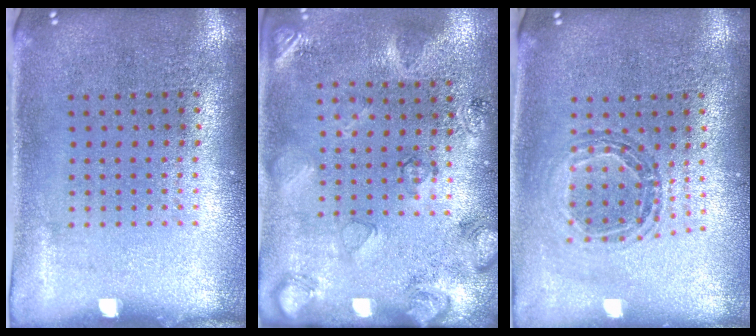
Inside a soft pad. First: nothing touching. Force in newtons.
{"total": 2.6, "press": 1.8, "slide": 1.9}
{"total": 0.5, "press": 0.5, "slide": 0.0}